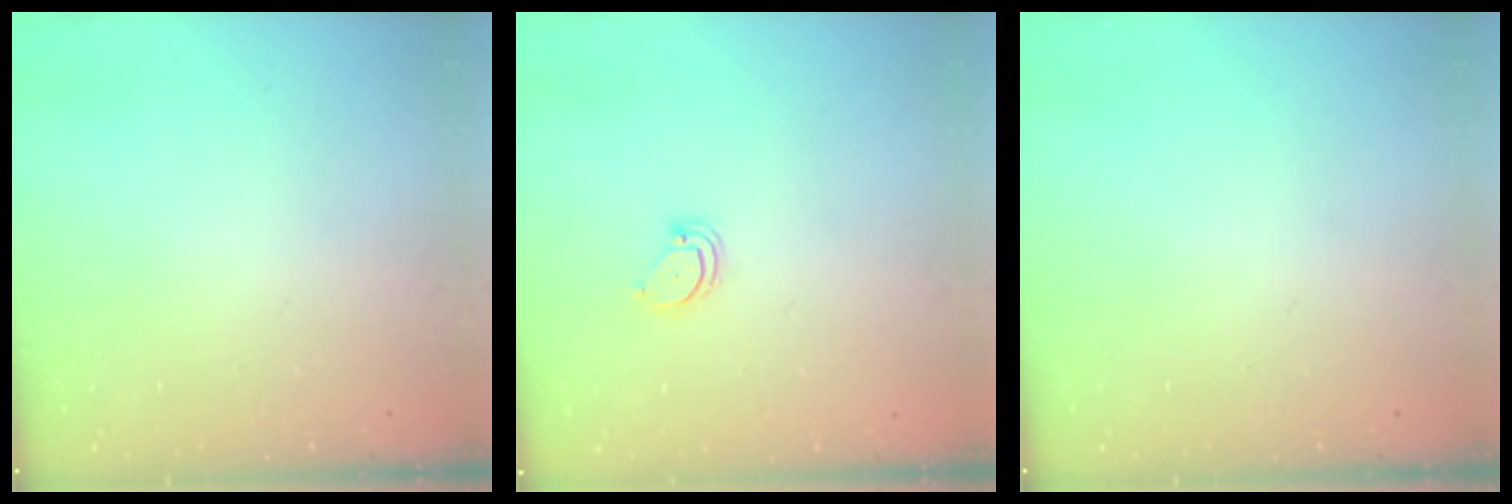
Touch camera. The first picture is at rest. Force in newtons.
{"total": 2.9, "press": 2.9, "slide": 0.2}
{"total": 0.0}